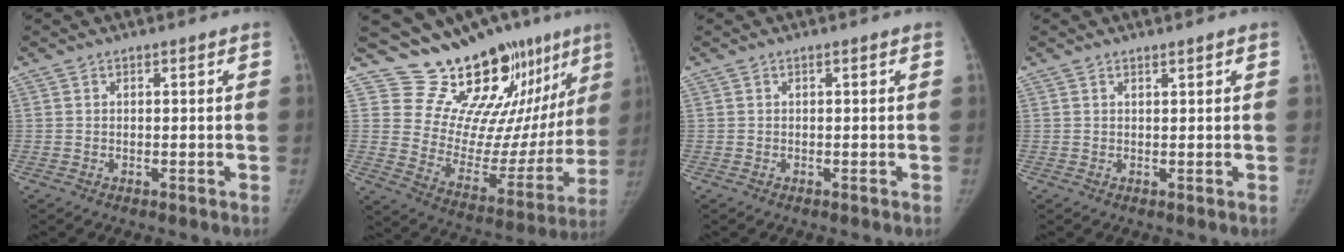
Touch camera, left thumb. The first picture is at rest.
{"total": 21.3, "force": [17.2, 7.1, 10.4], "torque": [-0.095, -0.121, 0.256]}
{"total": 0.0}
{"total": 0.8, "force": [0.7, 0.1, 0.4], "torque": [-0.005, -0.004, 0.012]}